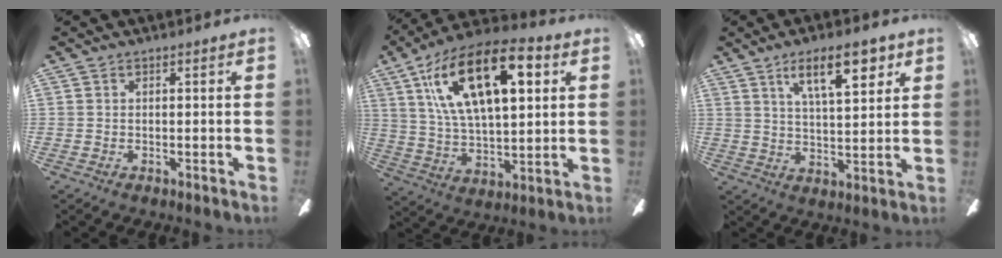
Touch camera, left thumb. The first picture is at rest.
{"total": 23.5, "force": [10.7, 10.7, 18.0], "torque": [-0.327, -0.029, 0.169]}
{"total": 13.3, "force": [7.1, 4.8, 10.1], "torque": [-0.140, -0.022, 0.114]}